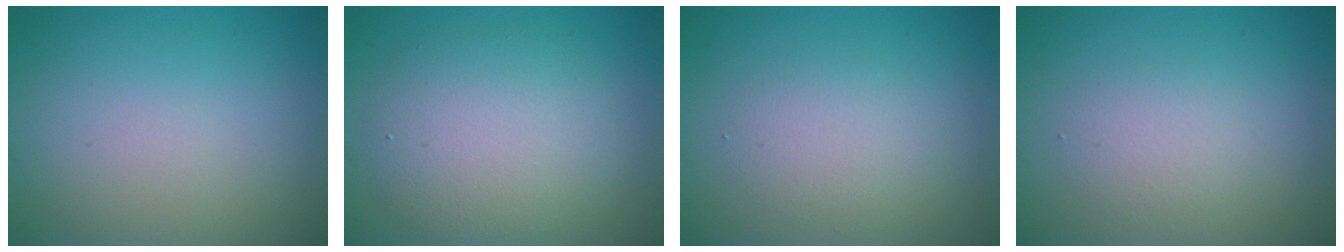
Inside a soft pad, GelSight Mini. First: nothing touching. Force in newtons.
{"total": 5.6, "press": 5.6, "slide": 0.3}
{"total": 2.4, "press": 2.4, "slide": 0.2}
{"total": 1.9, "press": 1.9, "slide": 0.2}